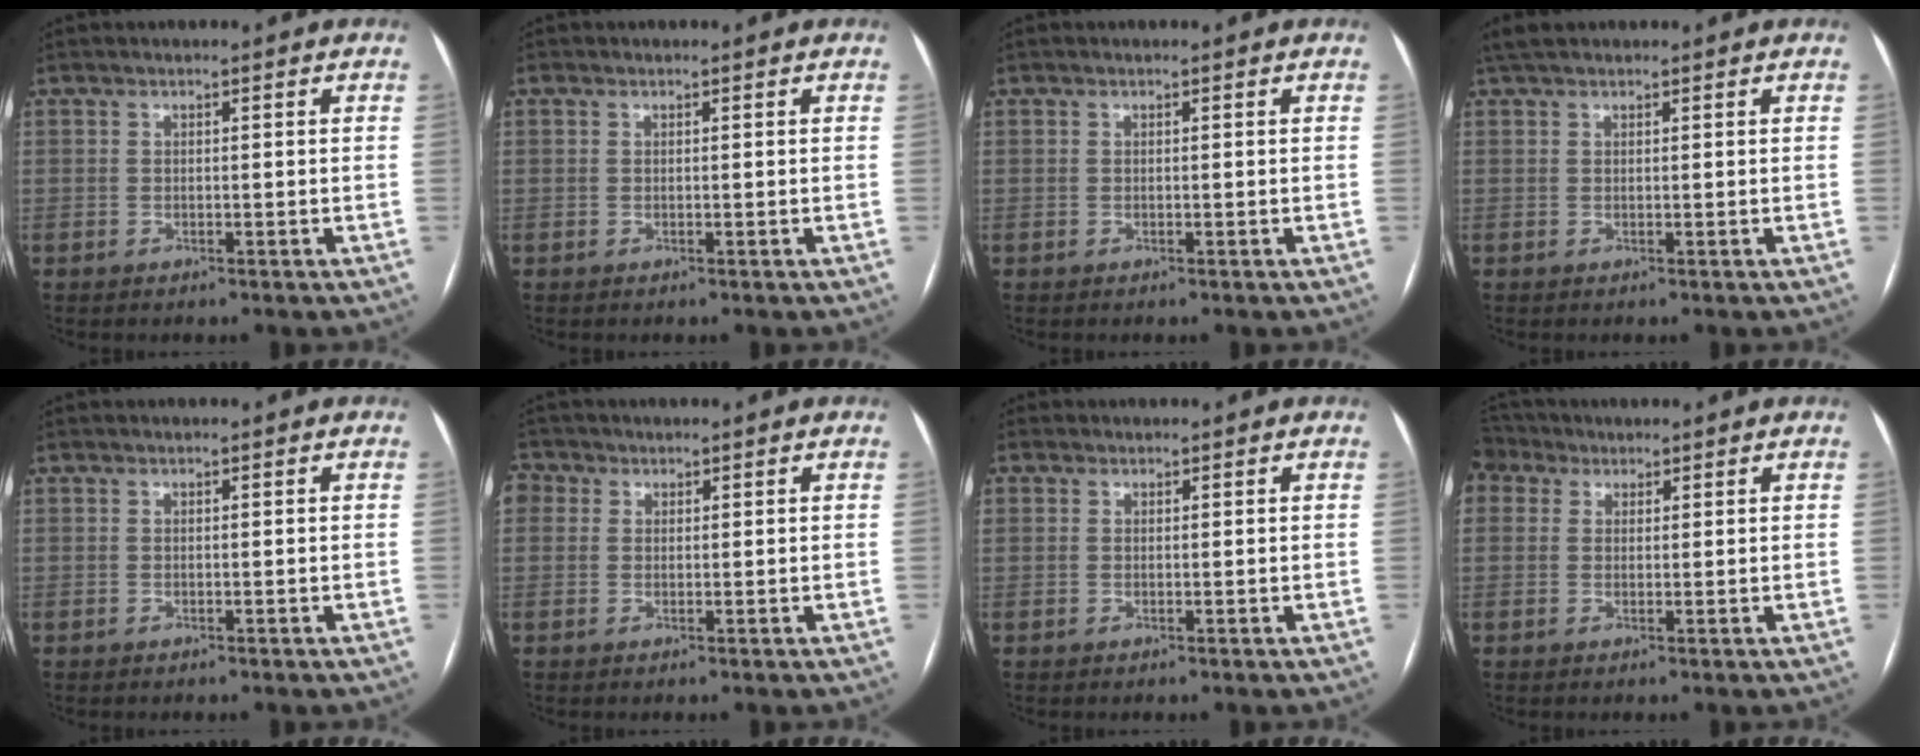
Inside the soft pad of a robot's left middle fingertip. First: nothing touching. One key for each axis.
{"total": 0.0}
{"total": 0.0}
{"total": 3.1, "fx": 2.5, "fy": 1.1, "fz": 1.4, "tx": -0.030, "ty": 0.024, "tz": 0.047}
{"total": 0.0}
{"total": 3.2, "fx": 1.1, "fy": 2.8, "fz": 1.0, "tx": -0.023, "ty": 0.013, "tz": 0.022}
{"total": 0.6, "fx": 0.3, "fy": 0.6, "fz": -0.1, "tx": 0.008, "ty": -0.002, "tz": 0.002}
{"total": 5.1, "fx": 3.4, "fy": 3.5, "fz": 1.3, "tx": -0.039, "ty": 0.033, "tz": 0.074}